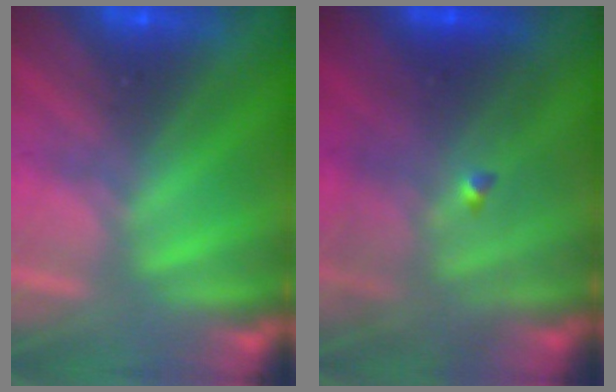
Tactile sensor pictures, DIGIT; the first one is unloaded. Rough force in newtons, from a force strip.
{"total": 4.5}